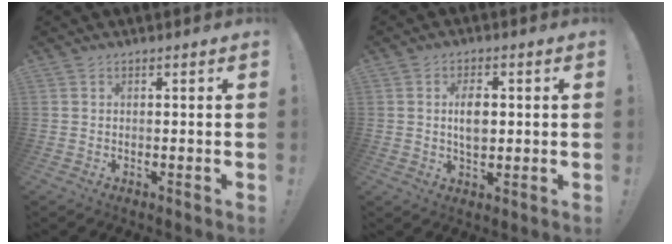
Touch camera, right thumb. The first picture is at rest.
{"total": 6.2, "force": [0.6, 3.8, 4.9], "torque": [-0.071, -0.001, 0.004]}